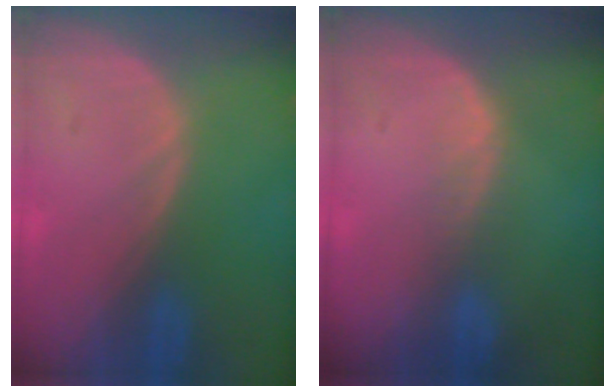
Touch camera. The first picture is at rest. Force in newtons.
{"total": 2.3, "press": 1.6, "slide": 1.6}